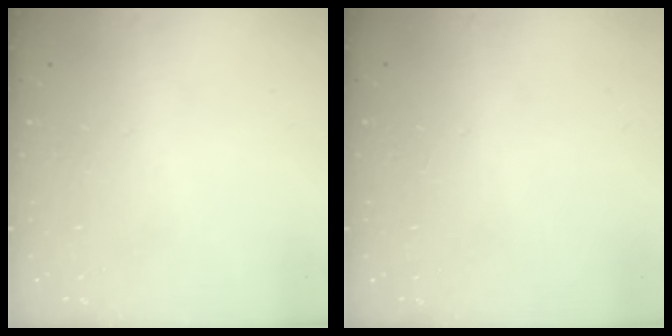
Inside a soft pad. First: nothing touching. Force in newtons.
{"total": 1.0, "press": 0.8, "slide": 0.6}